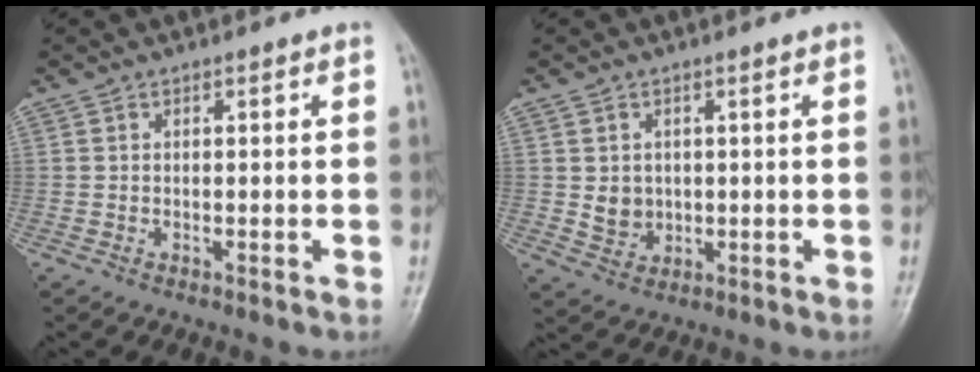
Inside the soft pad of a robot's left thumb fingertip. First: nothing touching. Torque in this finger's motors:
{"motor_torque": [-0.11, 0.08, 0.20, -0.09, 0.01]}